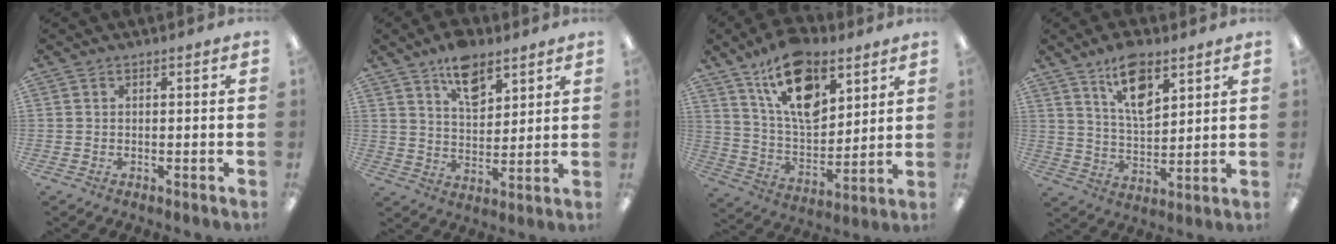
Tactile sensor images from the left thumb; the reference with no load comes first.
{"total": 10.2, "force": [7.0, 5.5, 5.1], "torque": [-0.071, -0.032, 0.122]}
{"total": 18.3, "force": [10.6, 9.5, 11.4], "torque": [-0.193, -0.041, 0.189]}
{"total": 11.9, "force": [7.3, 5.6, 7.5], "torque": [-0.123, -0.028, 0.128]}